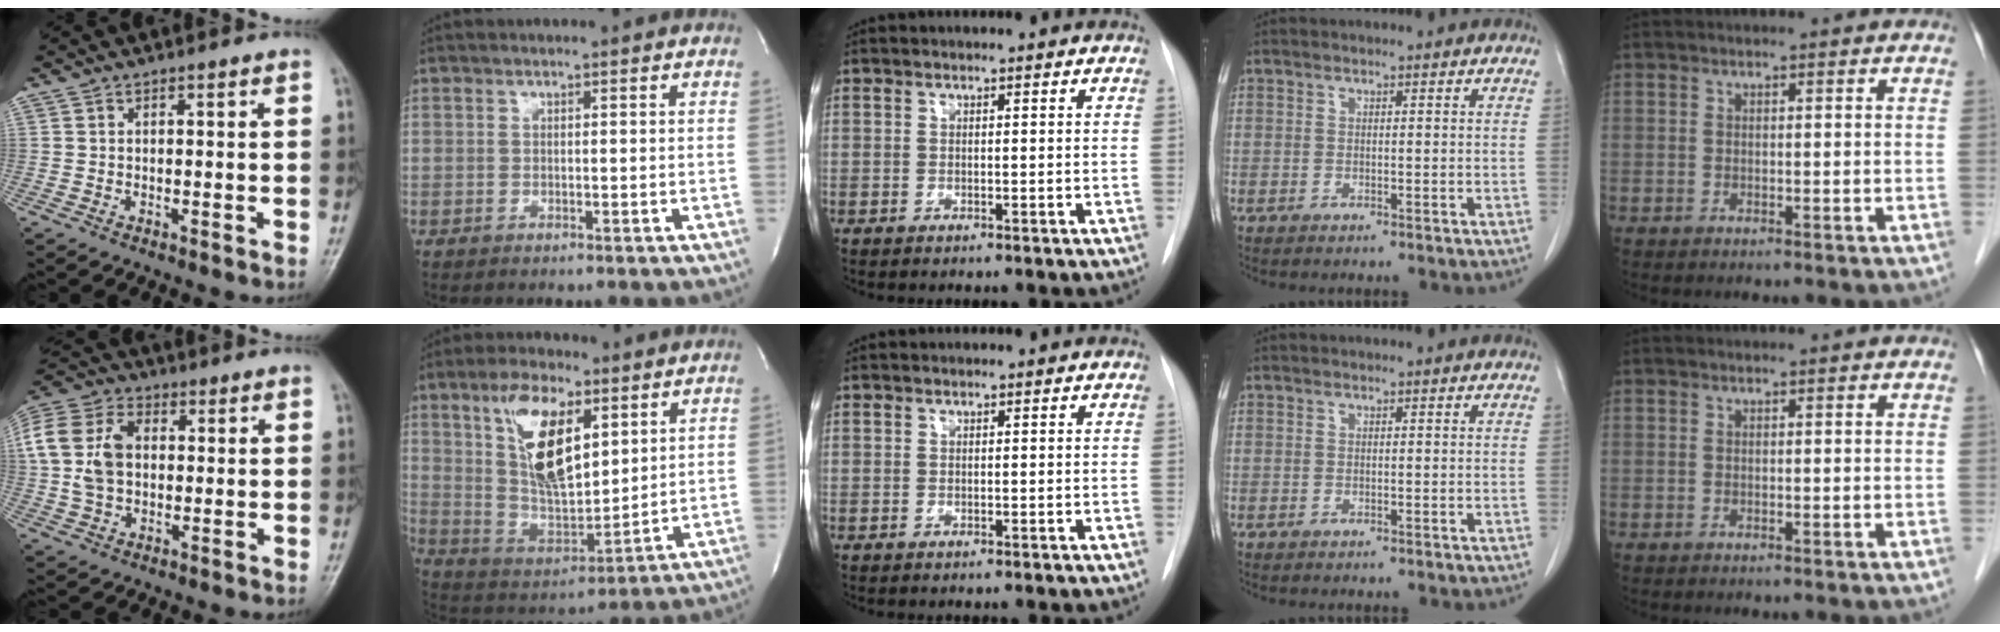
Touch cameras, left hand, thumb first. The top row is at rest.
{"thumb": {"total": 13.9, "force": [1.2, 9.9, 9.7], "torque": [-0.206, 0.023, 0.019]}, "index": {"total": 14.5, "force": [6.0, 5.5, 12.0], "torque": [-0.233, 0.000, 0.114]}}